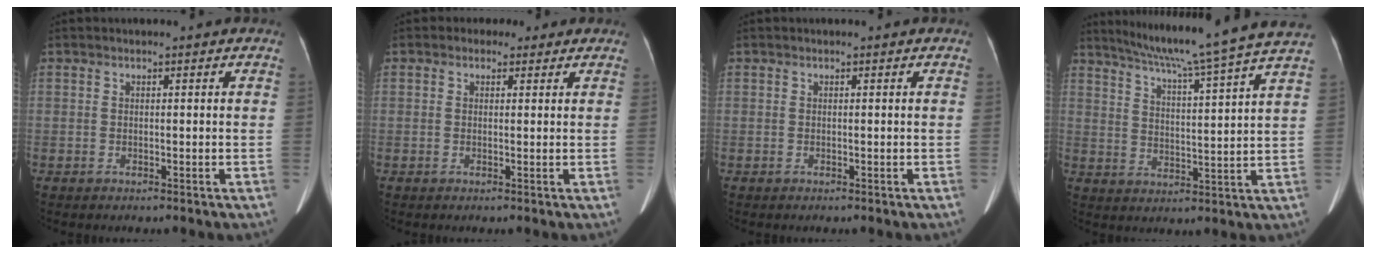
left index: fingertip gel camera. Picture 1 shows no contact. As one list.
[{"total": 2.3, "force": [1.1, 2.0, 0.3], "torque": [-0.003, 0.011, 0.009]}, {"total": 0.0}, {"total": 18.6, "force": [16.0, -2.4, 9.2], "torque": [-0.153, -0.026, 0.215]}]